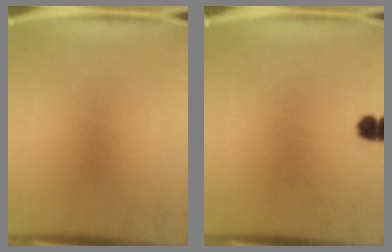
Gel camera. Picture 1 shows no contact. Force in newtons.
{"total": 2.4}